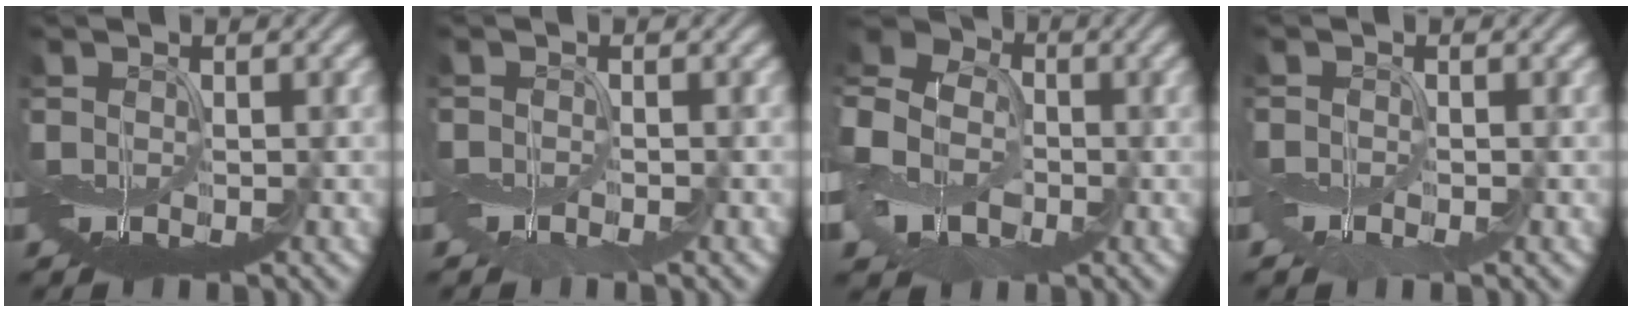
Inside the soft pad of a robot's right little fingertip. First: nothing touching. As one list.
[{"total": 1.3, "force": [-1.2, 0.1, 0.5], "torque": [-0.010, -0.005, -0.027]}, {"total": 13.1, "force": [-3.1, 10.5, 7.2], "torque": [-0.167, -0.009, -0.092]}, {"total": 1.4, "force": [-1.1, 0.6, 0.7], "torque": [-0.016, -0.008, -0.026]}]